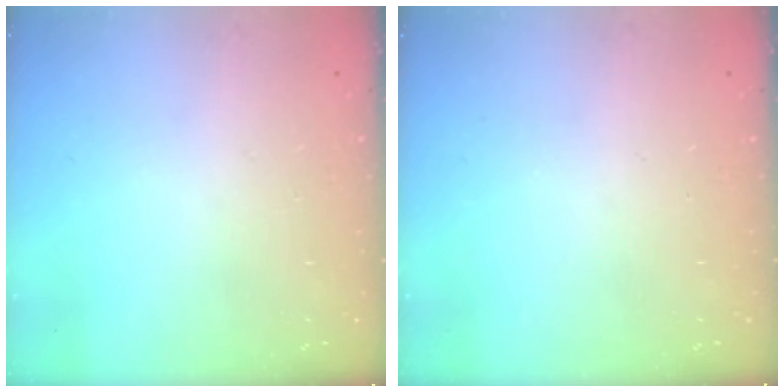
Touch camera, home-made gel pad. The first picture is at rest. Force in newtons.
{"total": 0.0}